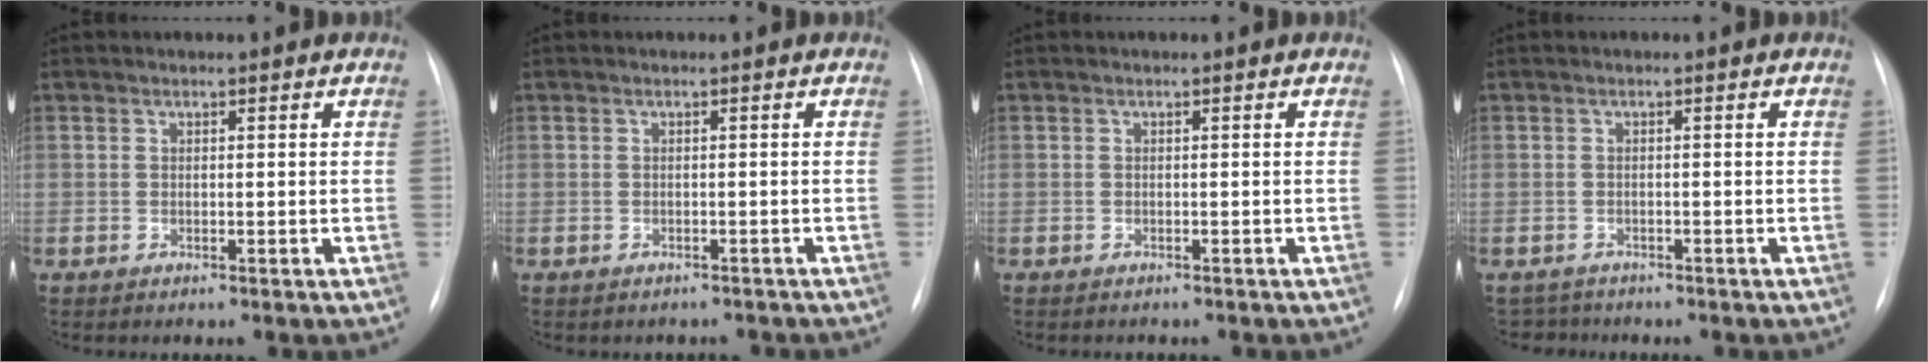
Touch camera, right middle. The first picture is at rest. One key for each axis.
{"total": 2.8, "fx": -2.5, "fy": 1.2, "fz": 0.3, "tx": -0.007, "ty": 0.003, "tz": -0.029}
{"total": 2.6, "fx": -2.2, "fy": 0.8, "fz": 1.1, "tx": -0.018, "ty": -0.005, "tz": -0.020}
{"total": 2.3, "fx": -2.0, "fy": 0.8, "fz": -0.7, "tx": 0.010, "ty": -0.004, "tz": -0.033}